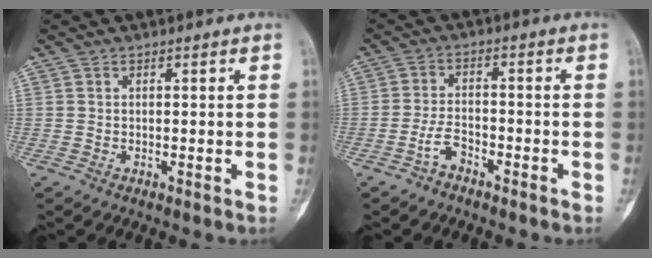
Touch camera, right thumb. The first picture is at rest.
{"total": 3.8, "force": [-2.7, 1.9, 2.0], "torque": [-0.034, 0.023, -0.052]}